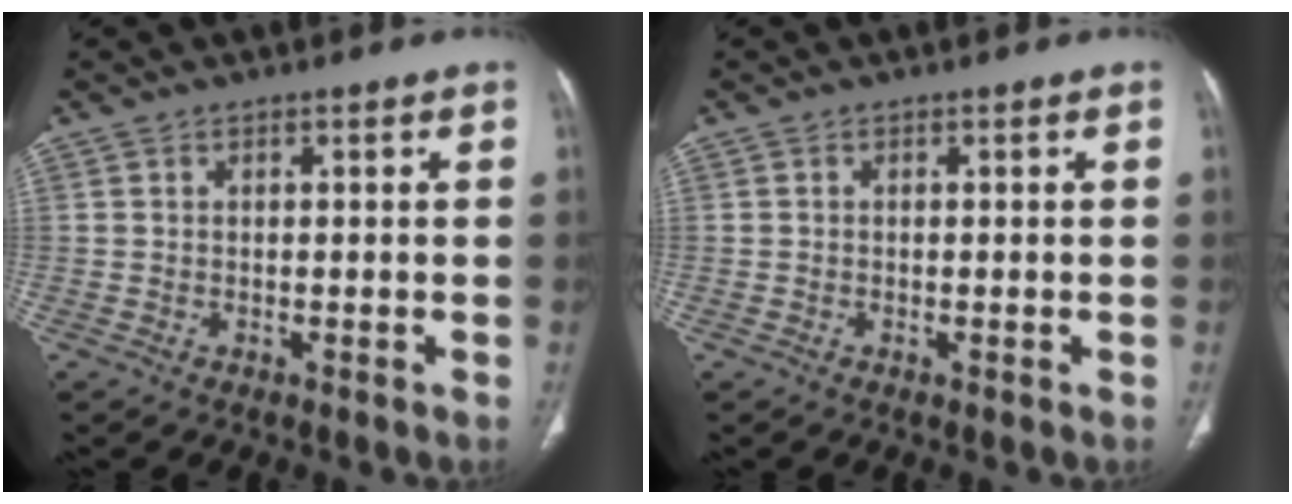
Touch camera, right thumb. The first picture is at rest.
{"total": 0.0}